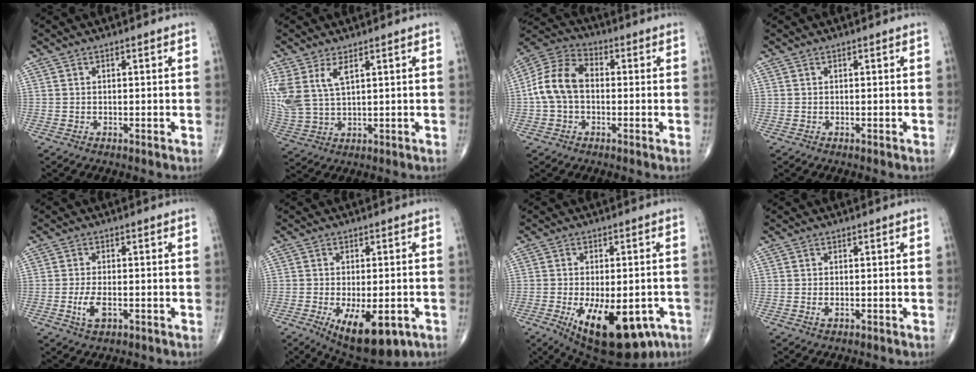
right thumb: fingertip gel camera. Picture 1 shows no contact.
{"total": 9.4, "force": [3.9, 4.3, 7.3], "torque": [-0.179, -0.009, 0.092]}
{"total": 11.1, "force": [-0.5, 7.7, 8.0], "torque": [-0.156, 0.035, -0.021]}
{"total": 0.0}
{"total": 4.2, "force": [-1.4, 2.0, 3.5], "torque": [-0.071, 0.001, -0.023]}
{"total": 13.7, "force": [-5.7, 6.1, 10.9], "torque": [-0.163, -0.004, -0.071]}
{"total": 19.4, "force": [-8.2, 9.2, 14.9], "torque": [-0.193, -0.003, -0.101]}
{"total": 1.2, "force": [-0.4, 0.6, 0.9], "torque": [-0.020, 0.000, -0.007]}